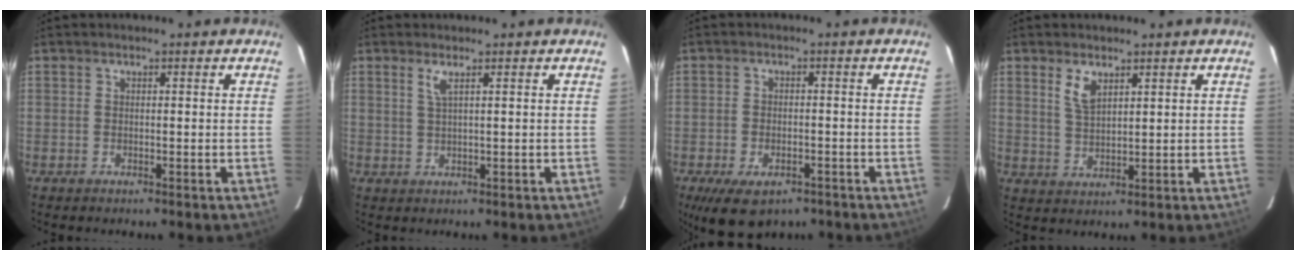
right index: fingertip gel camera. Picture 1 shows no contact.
{"total": 1.8, "force": [0.9, -0.2, 1.5], "torque": [-0.030, -0.001, 0.019]}
{"total": 9.3, "force": [-6.0, 4.7, 5.4], "torque": [-0.112, -0.024, -0.093]}
{"total": 4.2, "force": [2.5, 1.8, 2.8], "torque": [-0.053, -0.001, 0.051]}